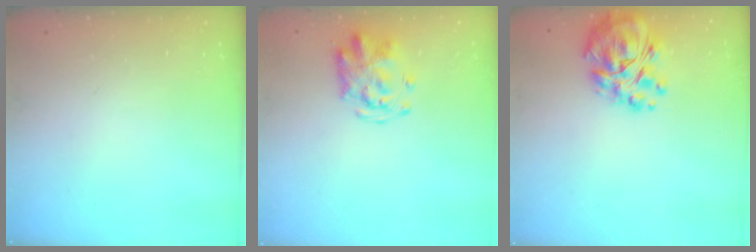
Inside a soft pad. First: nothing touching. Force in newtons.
{"total": 5.0, "press": 4.9, "slide": 0.8}
{"total": 14.5, "press": 13.7, "slide": 4.7}